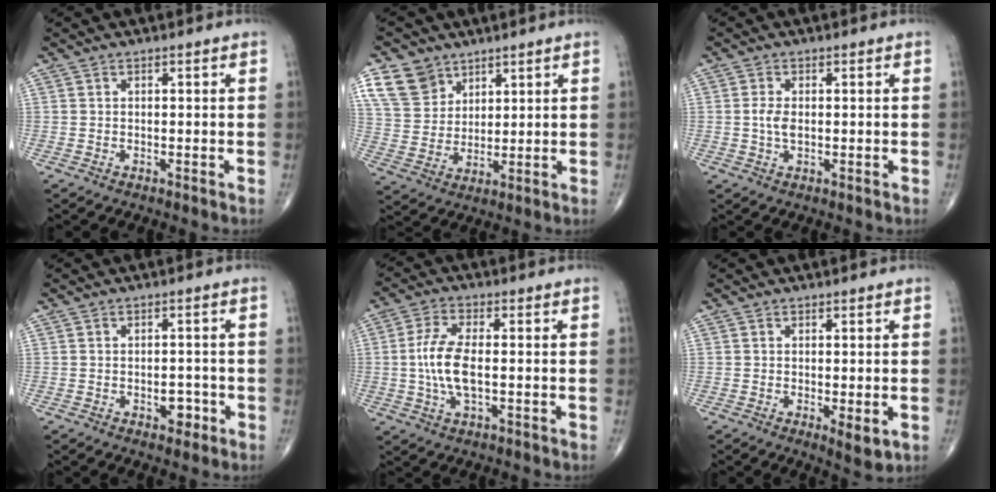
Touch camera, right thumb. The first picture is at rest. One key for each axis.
{"total": 9.5, "fx": 5.6, "fy": 7.0, "fz": 3.1, "tx": -0.040, "ty": -0.024, "tz": 0.119}
{"total": 2.9, "fx": 0.0, "fy": 1.6, "fz": 2.4, "tx": -0.050, "ty": 0.000, "tz": -0.001}
{"total": 3.3, "fx": -1.3, "fy": 2.1, "fz": 2.2, "tx": -0.014, "ty": 0.007, "tz": -0.015}
{"total": 8.6, "fx": -0.5, "fy": 3.6, "fz": 7.8, "tx": -0.172, "ty": 0.004, "tz": -0.012}
{"total": 3.7, "fx": -0.8, "fy": 1.3, "fz": 3.4, "tx": -0.051, "ty": -0.013, "tz": -0.009}